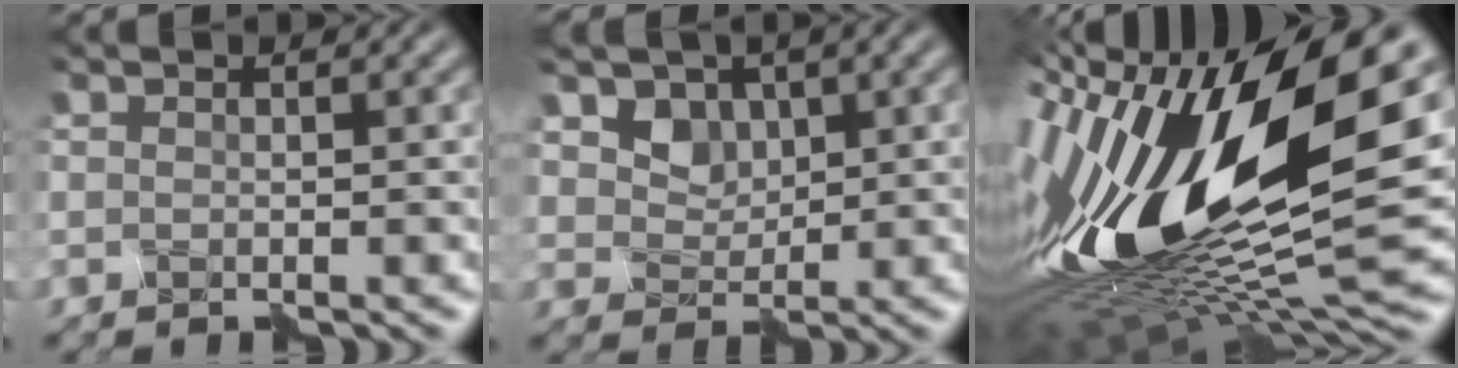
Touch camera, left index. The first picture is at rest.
{"total": 2.2, "force": [1.3, 1.6, 0.8], "torque": [-0.029, -0.018, 0.035]}
{"total": 17.7, "force": [1.7, 6.1, 16.5], "torque": [-0.314, -0.008, 0.029]}